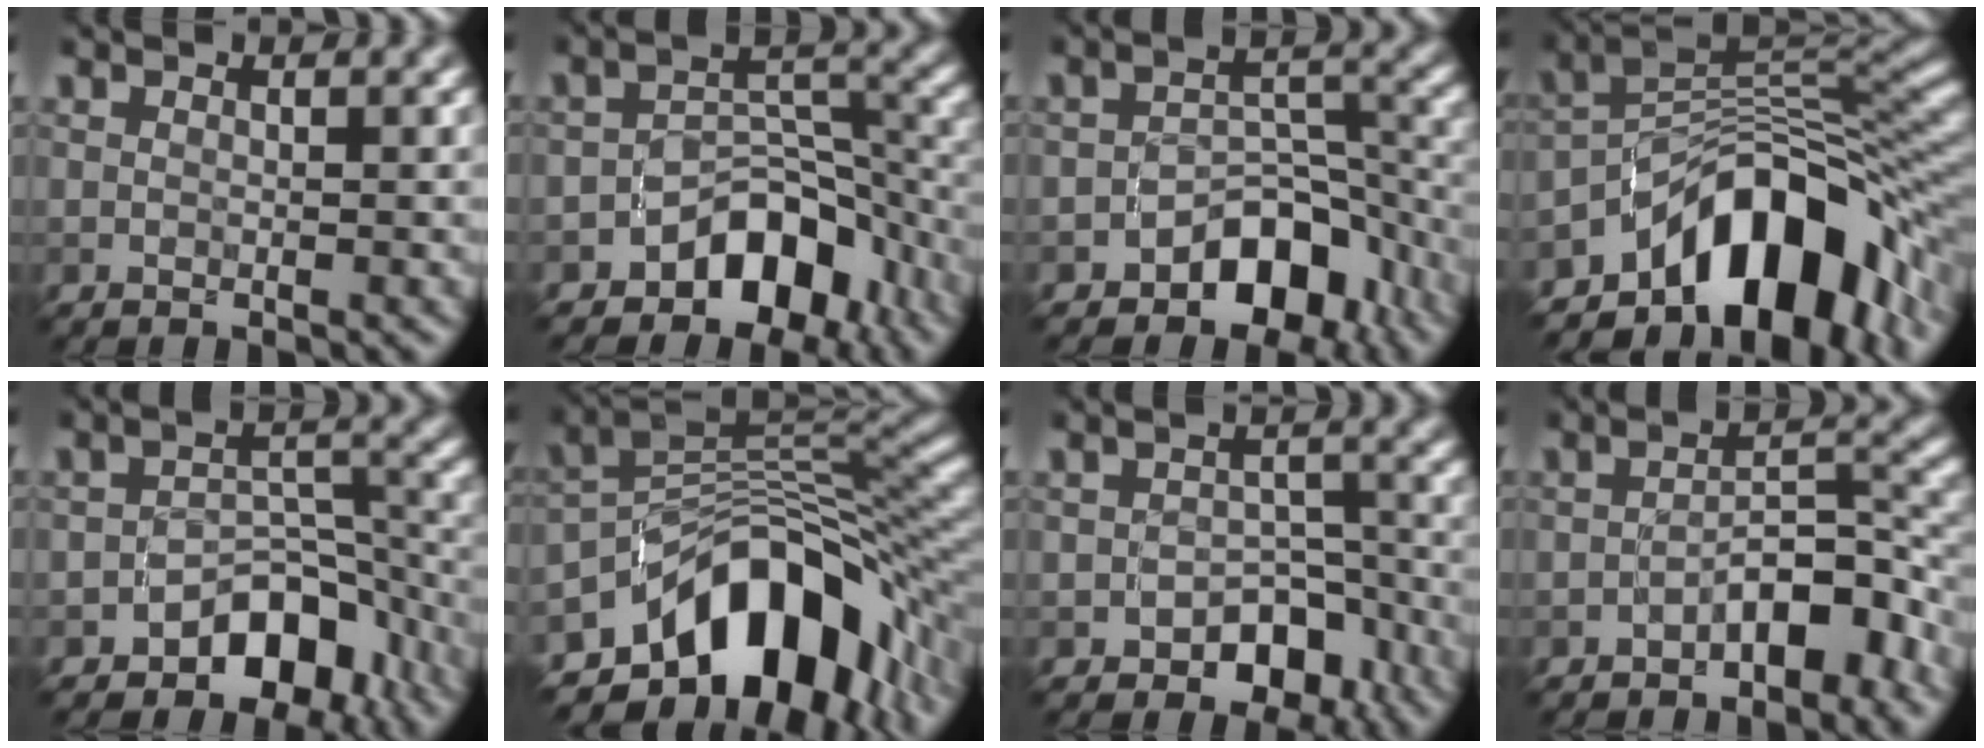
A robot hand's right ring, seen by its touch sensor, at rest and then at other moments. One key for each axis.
{"total": 6.8, "fx": -4.2, "fy": 4.1, "fz": 3.4, "tx": -0.025, "ty": 0.002, "tz": -0.069}
{"total": 6.1, "fx": -3.8, "fy": 3.6, "fz": 3.2, "tx": -0.025, "ty": 0.004, "tz": -0.065}
{"total": 12.0, "fx": -7.0, "fy": 5.9, "fz": 7.8, "tx": -0.091, "ty": 0.006, "tz": -0.126}
{"total": 6.2, "fx": -4.0, "fy": 3.6, "fz": 3.1, "tx": -0.024, "ty": 0.002, "tz": -0.066}
{"total": 12.8, "fx": -6.3, "fy": 7.3, "fz": 8.4, "tx": -0.116, "ty": 0.005, "tz": -0.113}
{"total": 4.9, "fx": -2.9, "fy": 3.2, "fz": 2.4, "tx": -0.014, "ty": 0.002, "tz": -0.042}
{"total": 4.5, "fx": -2.4, "fy": 2.0, "fz": 3.3, "tx": -0.044, "ty": 0.021, "tz": -0.042}